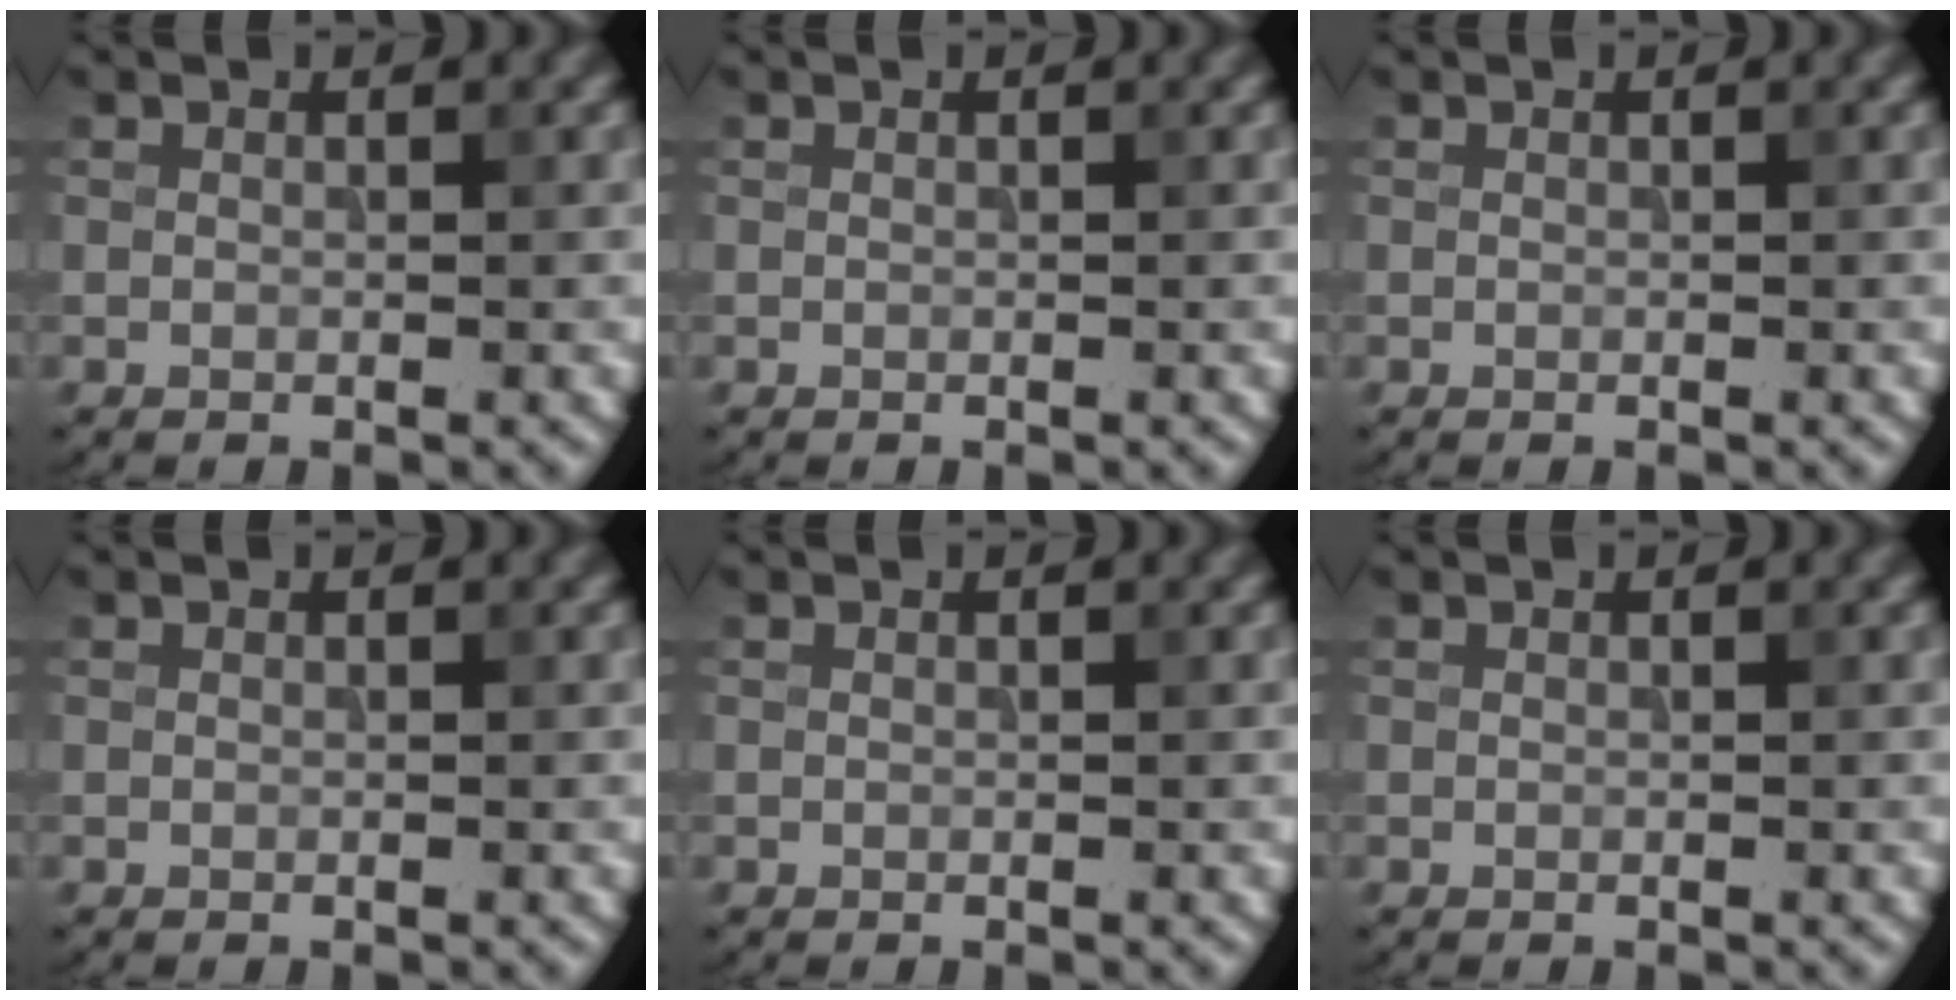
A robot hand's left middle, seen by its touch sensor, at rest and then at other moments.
{"total": 0.0}
{"total": 0.0}
{"total": 0.0}
{"total": 0.0}
{"total": 0.0}